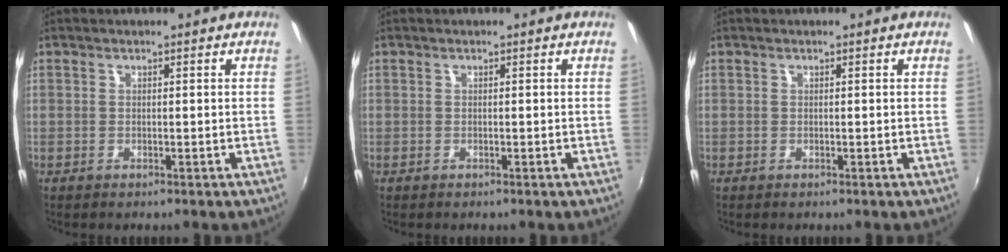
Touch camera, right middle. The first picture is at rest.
{"total": 0.0}
{"total": 0.0}